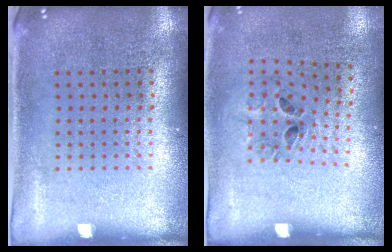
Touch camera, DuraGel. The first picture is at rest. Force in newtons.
{"total": 1.3, "press": 0.7, "slide": 1.1}